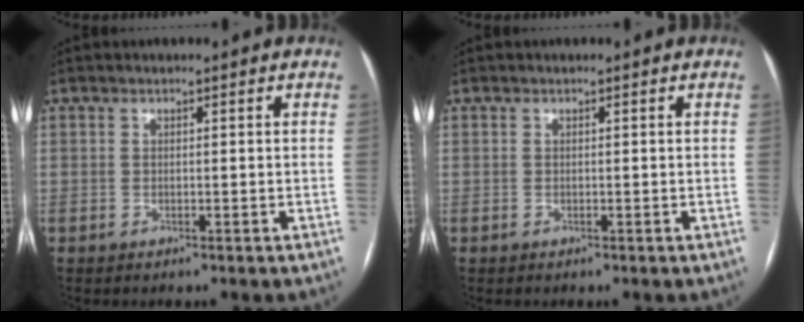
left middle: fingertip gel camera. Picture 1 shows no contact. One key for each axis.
{"total": 0.0}